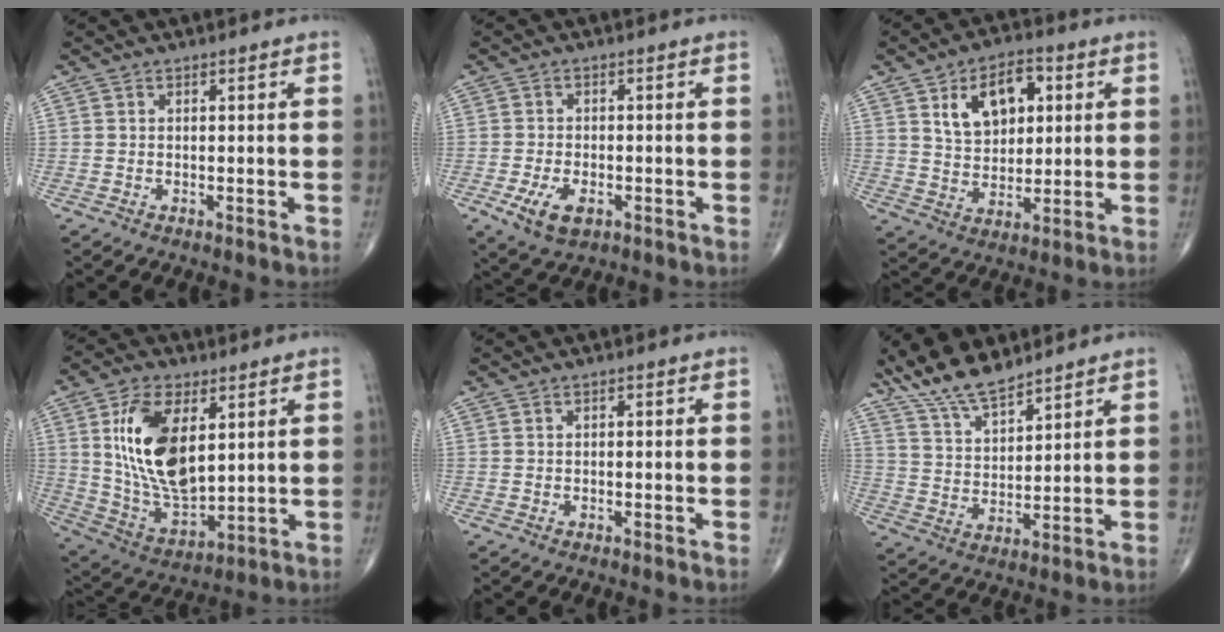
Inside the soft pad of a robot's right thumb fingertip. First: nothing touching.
{"total": 6.1, "force": [-2.4, 3.3, 4.5], "torque": [-0.088, -0.001, -0.036]}
{"total": 11.8, "force": [4.1, 7.3, 8.3], "torque": [-0.104, -0.006, 0.070]}
{"total": 17.7, "force": [4.6, 9.2, 14.4], "torque": [-0.255, -0.020, 0.097]}
{"total": 0.6, "force": [0.0, 0.3, 0.5], "torque": [-0.008, 0.003, -0.001]}
{"total": 10.3, "force": [8.6, 3.1, 4.9], "torque": [-0.079, -0.044, 0.169]}